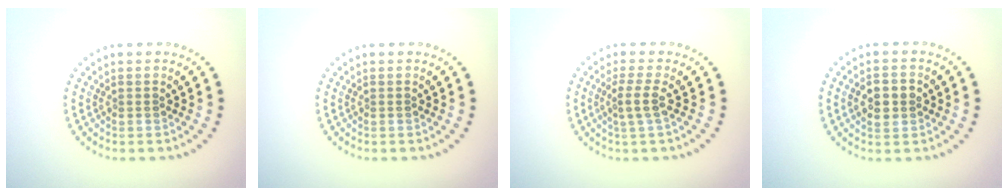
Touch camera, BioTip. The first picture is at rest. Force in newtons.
{"total": 0.0}
{"total": 1.8, "press": 1.3, "slide": 1.3}
{"total": 2.7, "press": 2.7, "slide": 0.1}